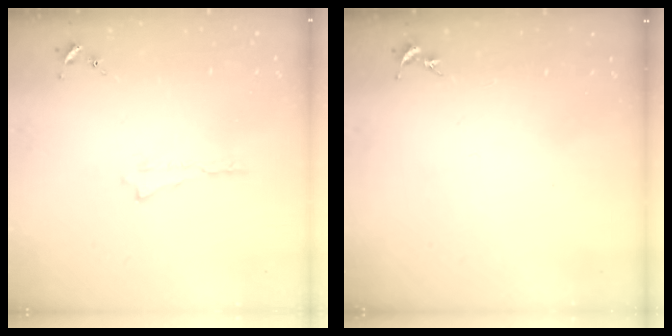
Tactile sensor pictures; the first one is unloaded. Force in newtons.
{"total": 0.0}